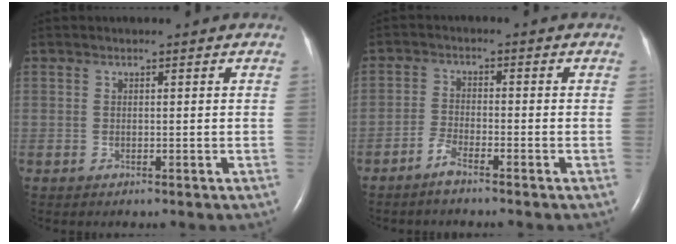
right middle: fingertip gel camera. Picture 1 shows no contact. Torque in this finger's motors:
{"motor_torque": [0.47, -0.50, 0.07, 0.02]}